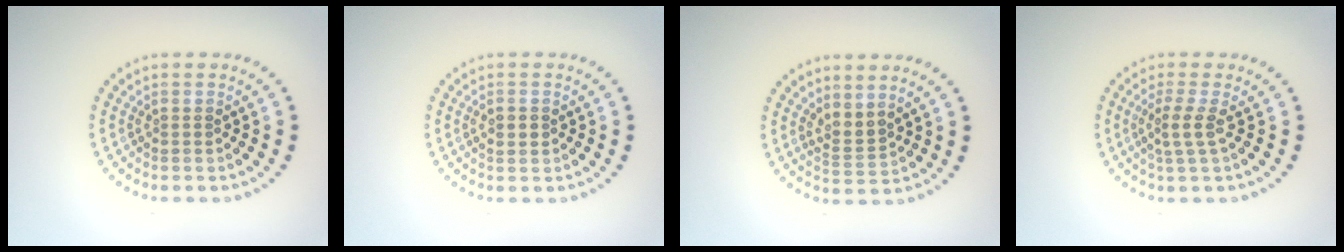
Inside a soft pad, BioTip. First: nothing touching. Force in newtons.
{"total": 1.2, "press": 1.2, "slide": 0.1}
{"total": 1.9, "press": 1.4, "slide": 1.2}
{"total": 2.0, "press": 1.5, "slide": 1.3}